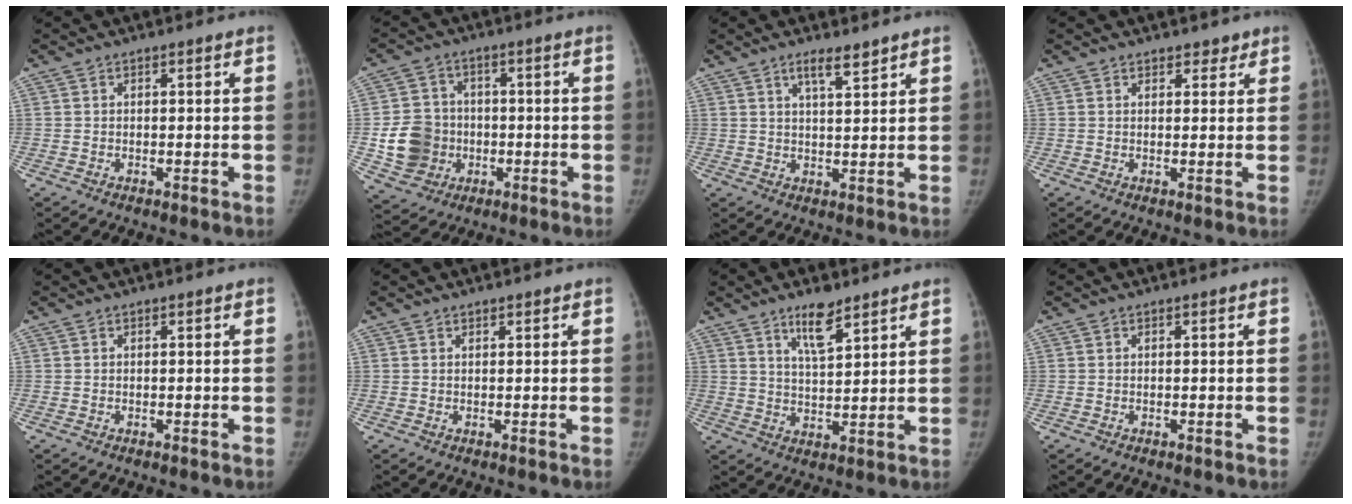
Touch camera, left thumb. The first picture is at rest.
{"total": 10.8, "force": [-1.7, 9.7, 4.4], "torque": [-0.056, 0.011, -0.025]}
{"total": 4.2, "force": [3.1, 0.8, 2.7], "torque": [-0.041, -0.021, 0.054]}
{"total": 2.1, "force": [1.7, 1.2, 0.5], "torque": [0.012, -0.009, 0.018]}
{"total": 0.0}
{"total": 0.6, "force": [0.5, 0.2, 0.1], "torque": [-0.003, -0.004, 0.008]}
{"total": 6.9, "force": [4.9, 2.0, 4.5], "torque": [-0.067, -0.036, 0.086]}
{"total": 0.0}